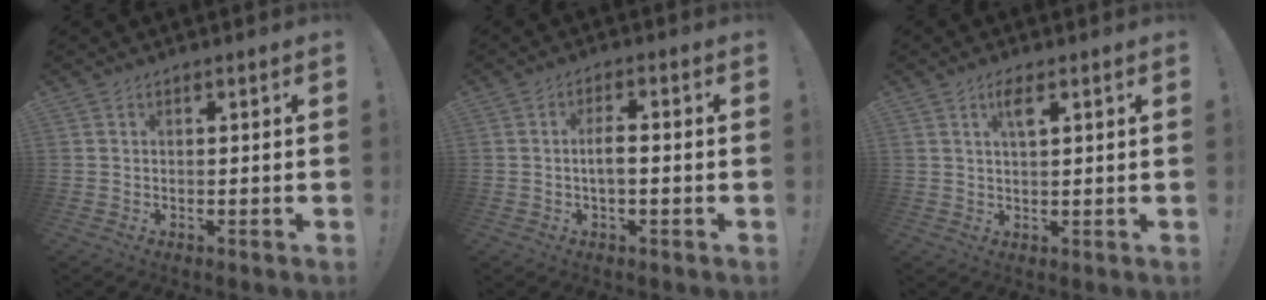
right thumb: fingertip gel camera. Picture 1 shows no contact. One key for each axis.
{"total": 4.3, "fx": -0.9, "fy": 1.3, "fz": 4.0, "tx": -0.086, "ty": 0.007, "tz": -0.018}
{"total": 3.7, "fx": 1.7, "fy": 0.8, "fz": 3.1, "tx": -0.058, "ty": -0.001, "tz": 0.026}